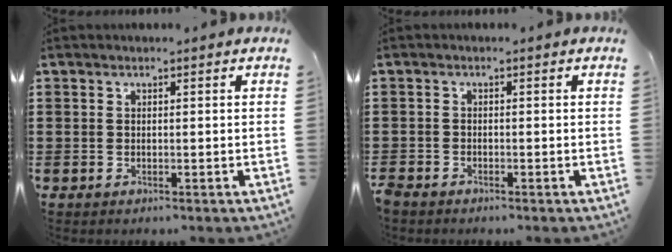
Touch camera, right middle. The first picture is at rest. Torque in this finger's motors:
{"motor_torque": [0.01, 0.08, 1.05, 0.21]}